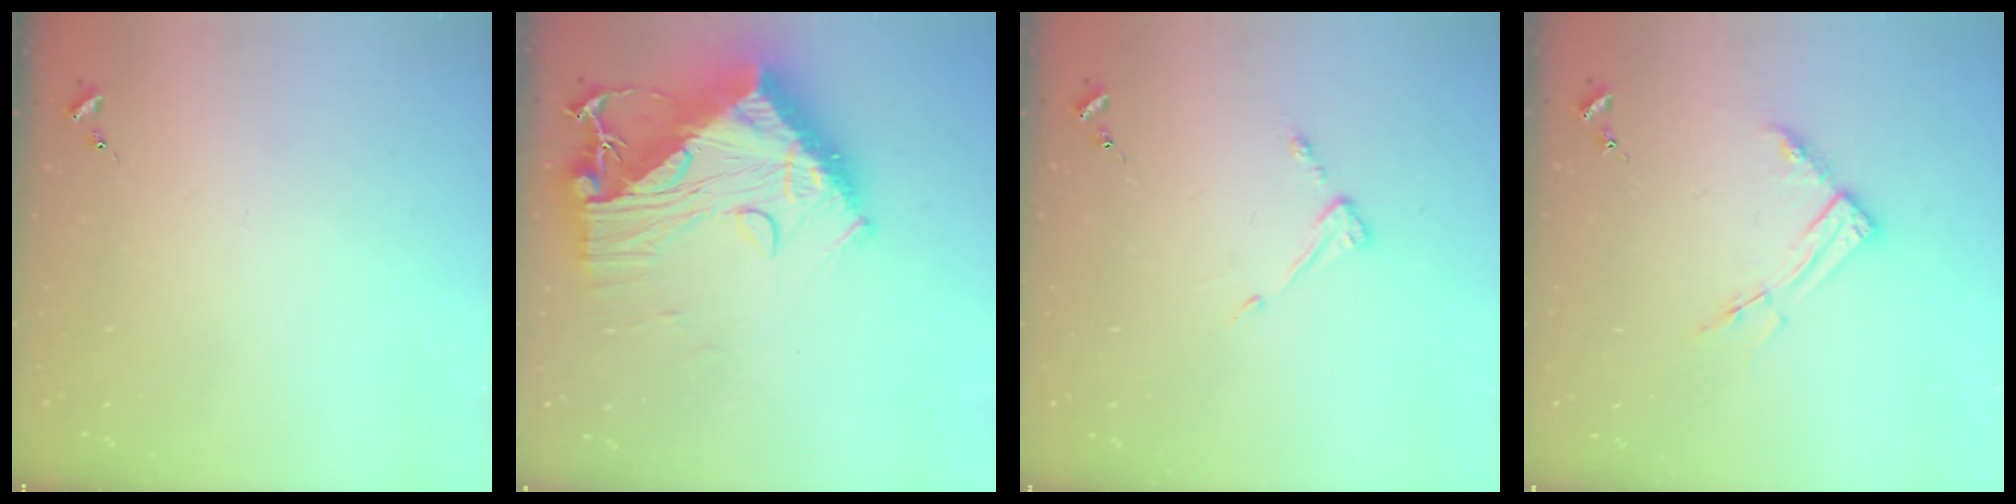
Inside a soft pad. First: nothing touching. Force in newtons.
{"total": 21.2, "press": 21.1, "slide": 2.0}
{"total": 4.4, "press": 4.4, "slide": 0.4}
{"total": 8.6, "press": 8.5, "slide": 0.9}